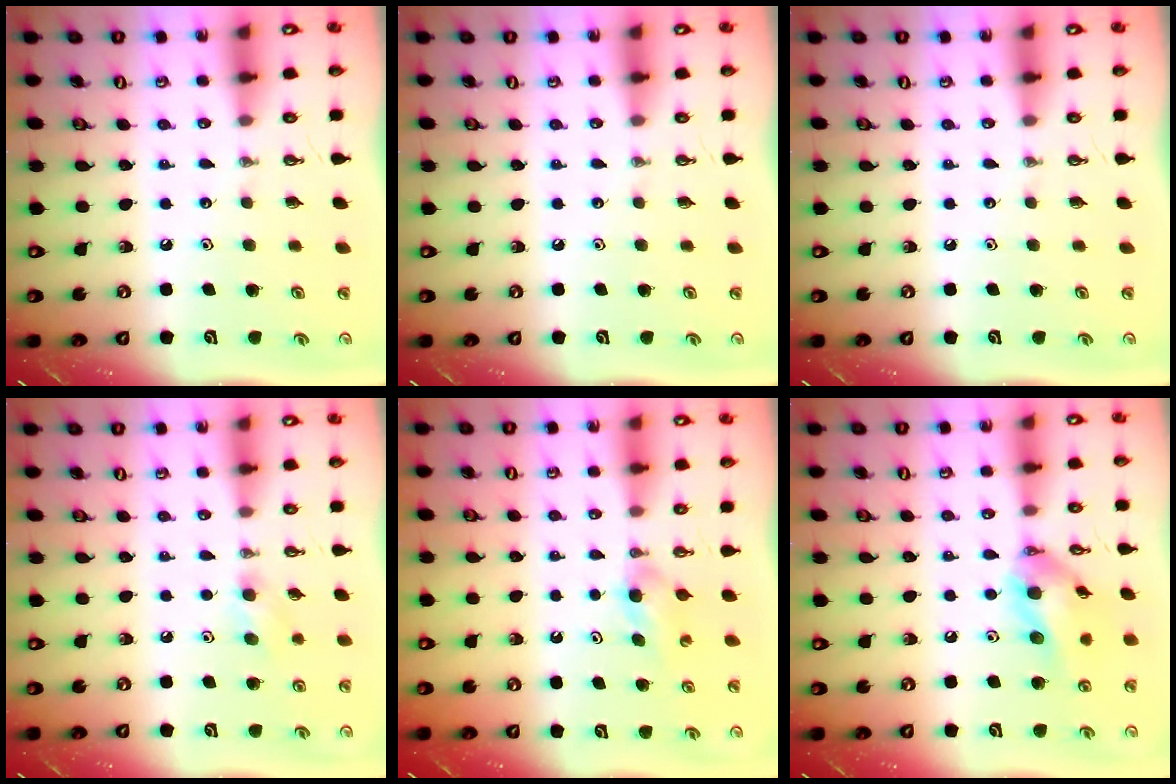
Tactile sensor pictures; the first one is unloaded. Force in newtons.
{"total": 0.0}
{"total": 0.0}
{"total": 6.8, "press": 6.4, "slide": 2.5}
{"total": 3.1, "press": 3.1, "slide": 0.3}
{"total": 14.0, "press": 13.8, "slide": 2.5}